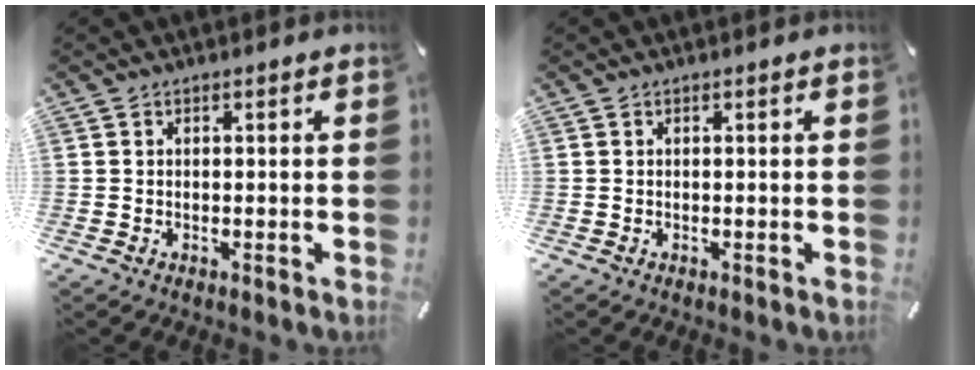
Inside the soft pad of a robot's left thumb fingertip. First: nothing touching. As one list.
[{"total": 0.0}]